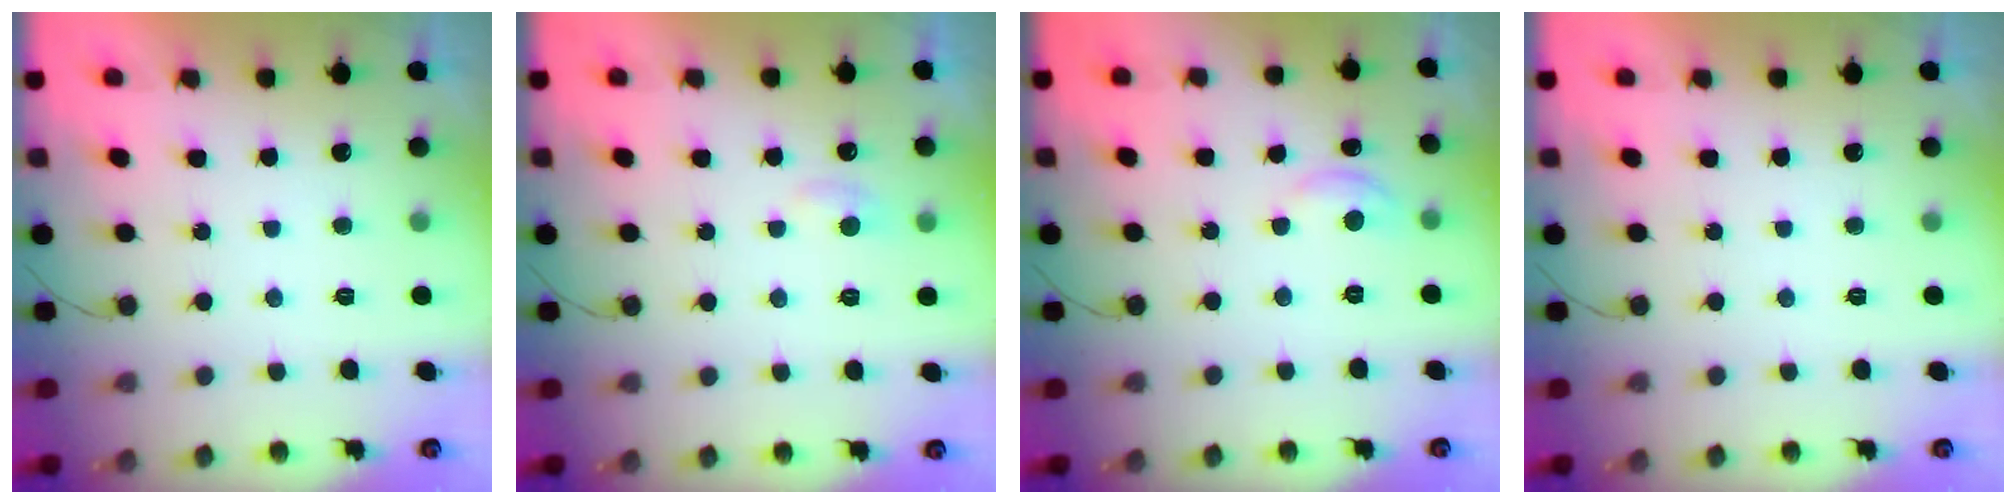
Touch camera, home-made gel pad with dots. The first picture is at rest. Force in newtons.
{"total": 4.5, "press": 4.5, "slide": 0.6}
{"total": 4.6, "press": 4.6, "slide": 0.5}
{"total": 0.0}